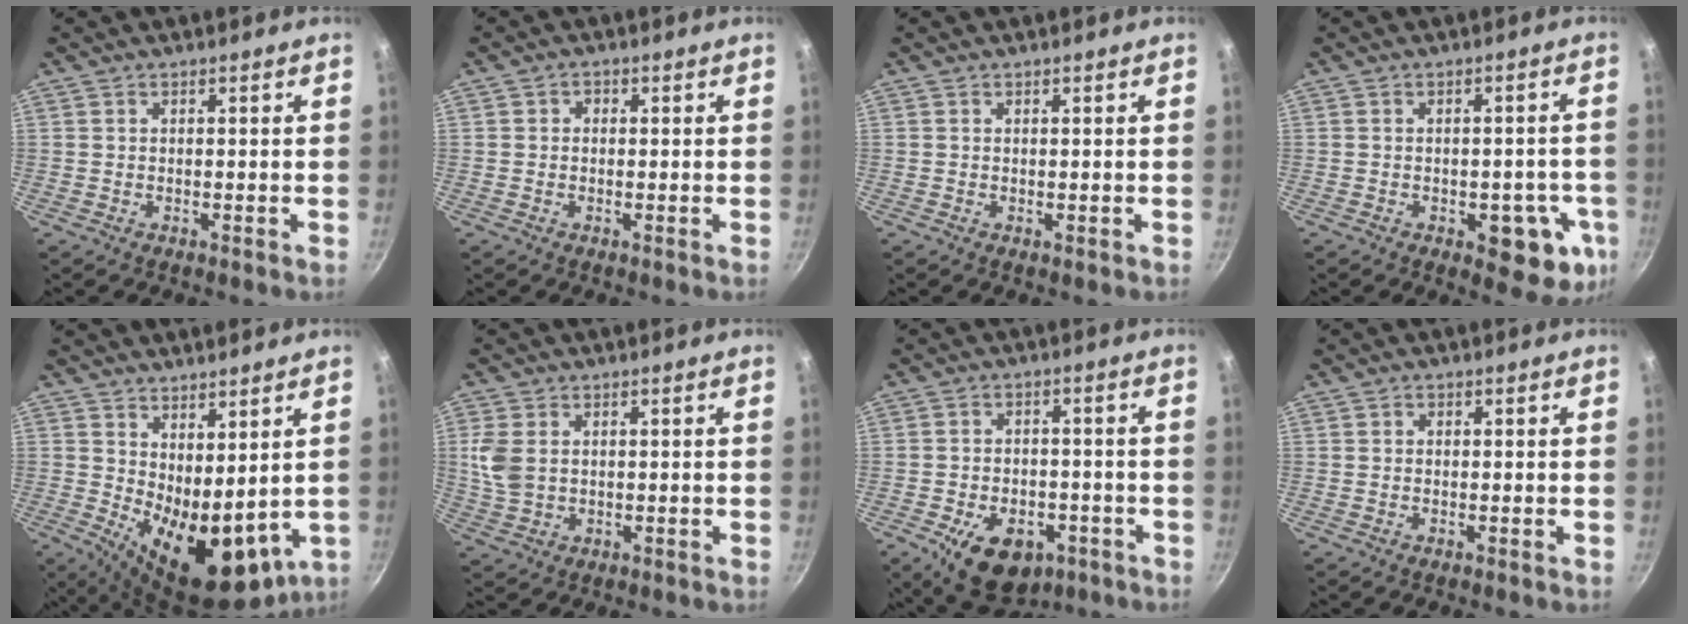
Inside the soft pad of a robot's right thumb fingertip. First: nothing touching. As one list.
[{"total": 1.4, "force": [0.1, 1.3, 0.6], "torque": [-0.004, 0.001, -0.003]}, {"total": 0.0}, {"total": 11.1, "force": [-3.4, 5.6, 9.0], "torque": [-0.061, 0.006, -0.039]}, {"total": 14.6, "force": [1.8, 7.2, 12.6], "torque": [-0.155, -0.035, 0.055]}, {"total": 6.0, "force": [1.1, 4.3, 4.1], "torque": [-0.083, -0.001, 0.028]}, {"total": 13.3, "force": [-5.9, 8.5, 8.3], "torque": [-0.101, 0.012, -0.075]}, {"total": 0.8, "force": [0.2, 0.8, 0.3], "torque": [-0.002, 0.004, 0.001]}]